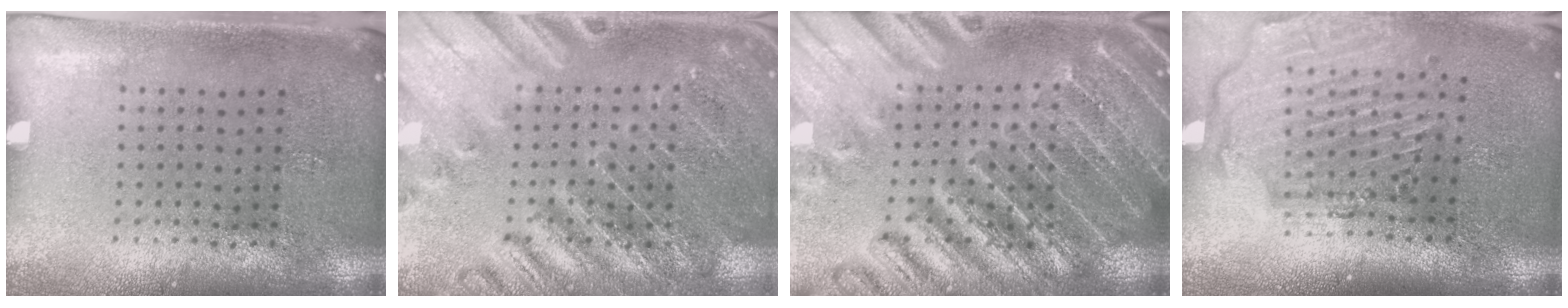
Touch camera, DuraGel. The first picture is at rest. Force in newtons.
{"total": 2.8, "press": 2.8, "slide": 0.4}
{"total": 4.1, "press": 3.9, "slide": 1.4}
{"total": 2.8, "press": 2.3, "slide": 1.6}